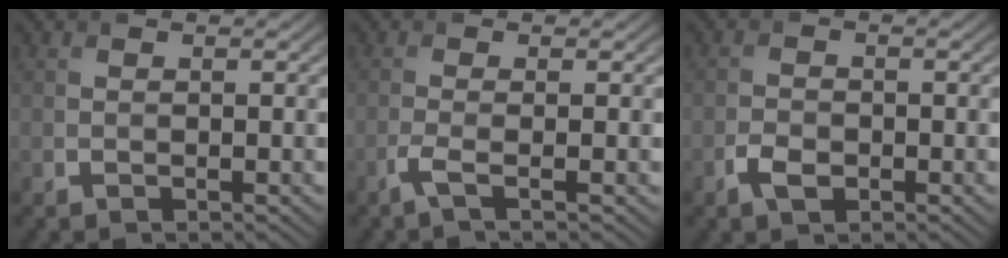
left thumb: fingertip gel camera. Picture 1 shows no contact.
{"total": 2.1, "force": [-1.0, 0.2, 1.8], "torque": [-0.039, 0.002, -0.034]}
{"total": 2.4, "force": [-1.2, 1.4, 1.4], "torque": [-0.030, -0.002, -0.025]}